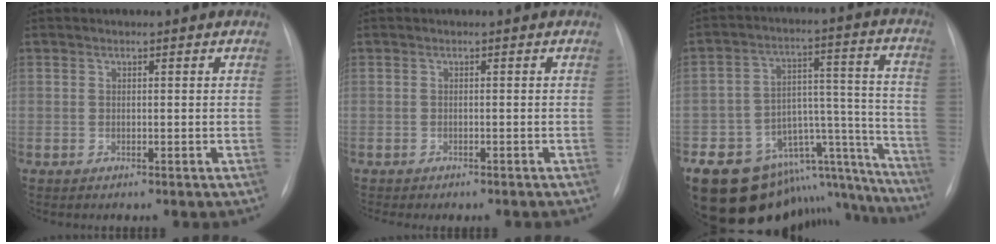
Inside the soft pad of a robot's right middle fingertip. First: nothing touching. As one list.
[{"total": 3.0, "force": [-2.6, 0.8, 1.2], "torque": [-0.016, -0.003, -0.028]}, {"total": 20.1, "force": [-16.5, 9.6, 6.3], "torque": [-0.046, 0.087, -0.218]}]